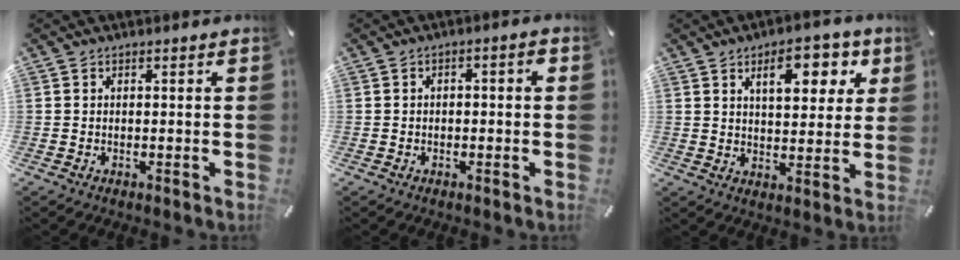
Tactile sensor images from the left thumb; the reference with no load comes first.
{"total": 2.4, "force": [-0.8, 1.1, 2.0], "torque": [-0.035, 0.009, -0.016]}
{"total": 11.3, "force": [5.5, 5.7, 8.1], "torque": [-0.101, -0.016, 0.085]}